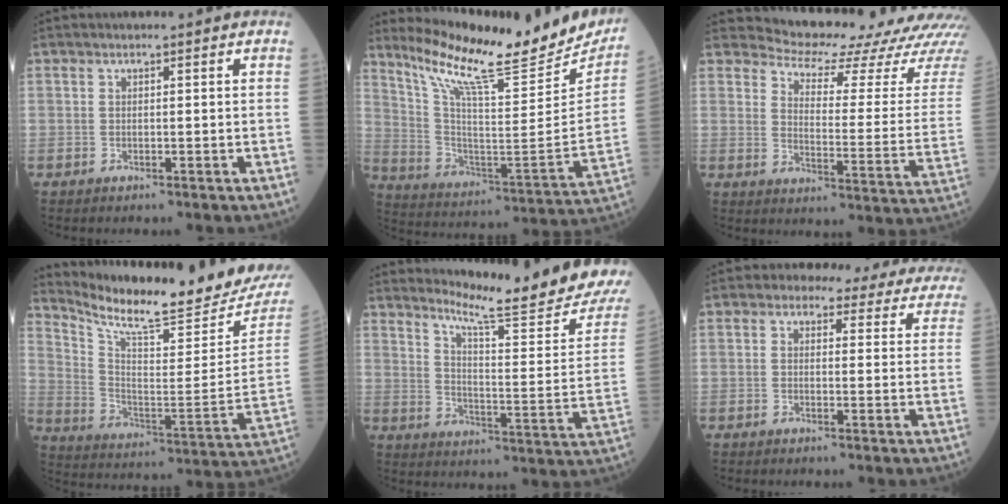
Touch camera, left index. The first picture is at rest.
{"total": 22.7, "force": [20.2, 2.9, 10.0], "torque": [-0.176, -0.062, 0.300]}
{"total": 18.8, "force": [18.3, 2.2, 3.4], "torque": [-0.045, -0.104, 0.205]}
{"total": 19.3, "force": [18.5, 0.1, 5.5], "torque": [-0.118, -0.094, 0.272]}
{"total": 20.6, "force": [18.2, -0.6, 9.6], "torque": [-0.146, -0.104, 0.233]}
{"total": 13.8, "force": [12.2, 5.7, 2.8], "torque": [-0.003, 0.009, 0.108]}